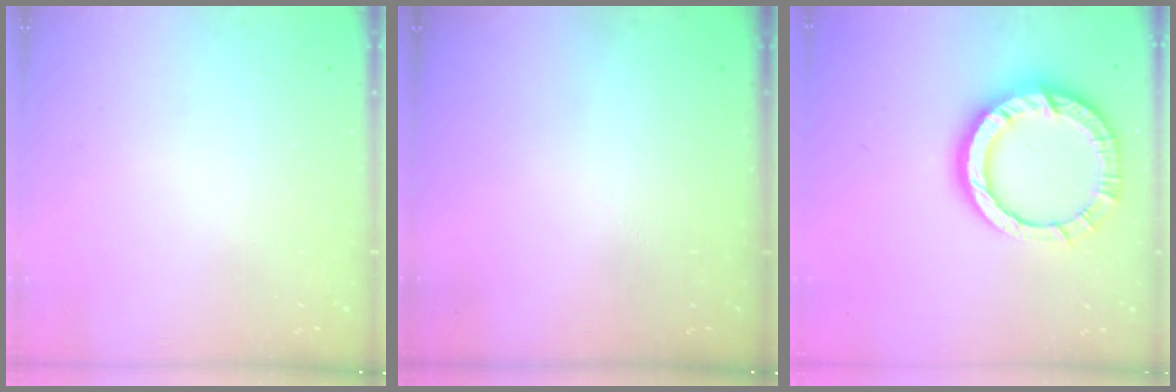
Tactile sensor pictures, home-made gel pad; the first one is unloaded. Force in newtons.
{"total": 0.0}
{"total": 15.1, "press": 15.0, "slide": 1.5}